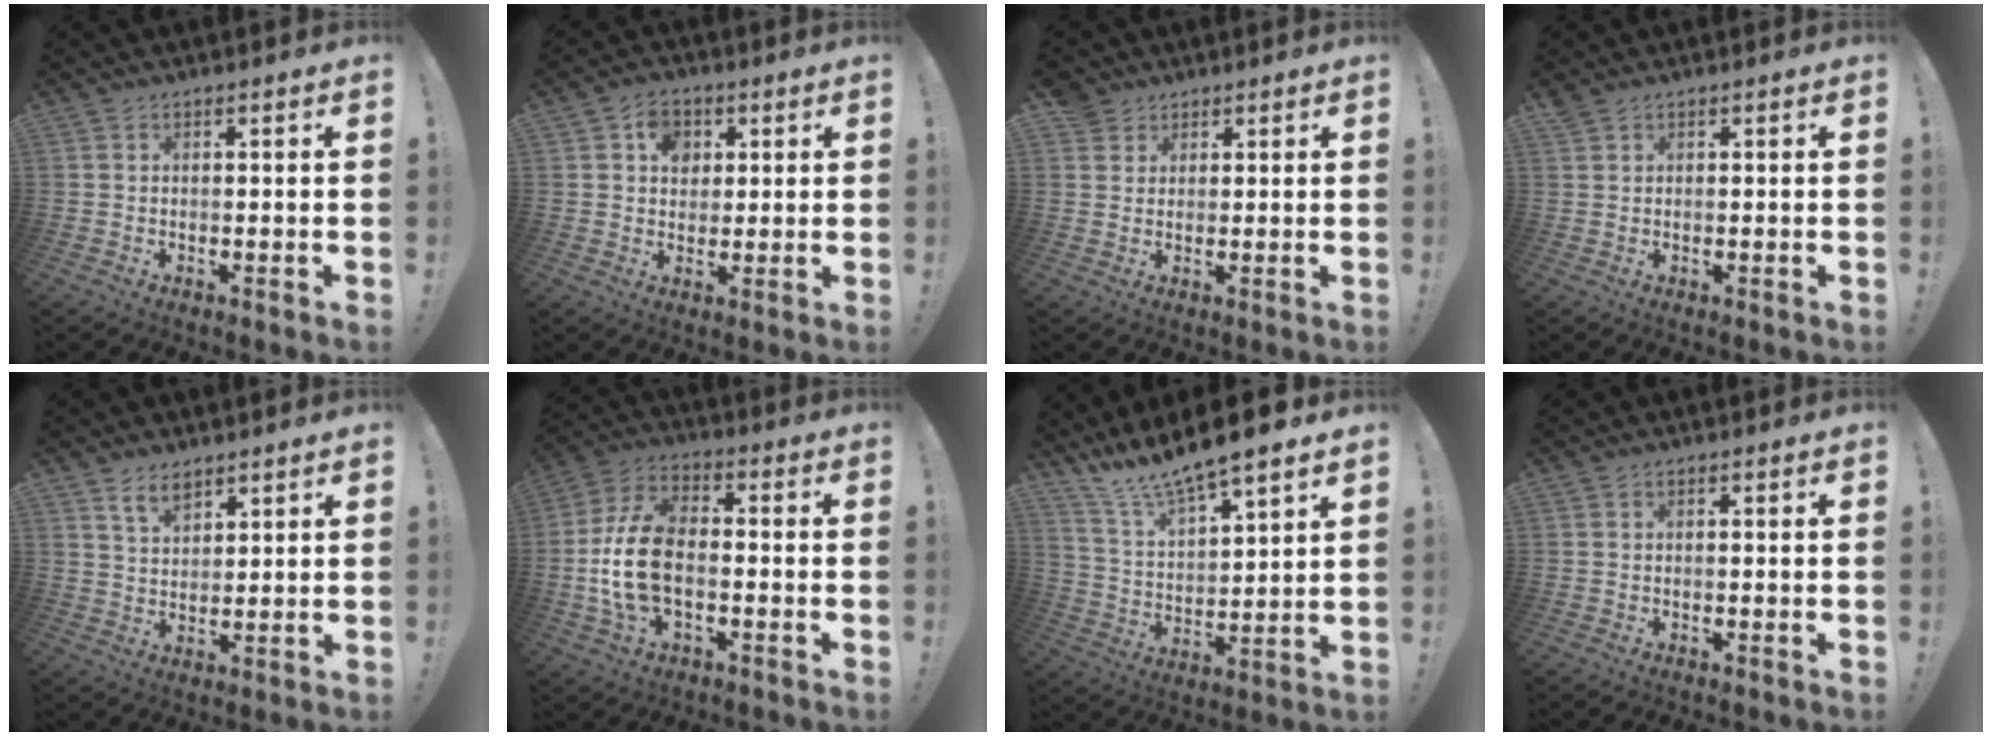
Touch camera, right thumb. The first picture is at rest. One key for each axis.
{"total": 7.1, "fx": 2.5, "fy": 5.9, "fz": 3.0, "tx": -0.034, "ty": -0.006, "tz": 0.044}
{"total": 3.8, "fx": 2.5, "fy": 2.9, "fz": 0.4, "tx": -0.009, "ty": -0.012, "tz": 0.048}
{"total": 1.5, "fx": 1.1, "fy": 0.9, "fz": 0.6, "tx": -0.010, "ty": -0.001, "tz": 0.020}
{"total": 6.1, "fx": 4.7, "fy": 2.8, "fz": 2.6, "tx": -0.042, "ty": -0.023, "tz": 0.086}
{"total": 15.0, "fx": -2.6, "fy": 9.2, "fz": 11.6, "tx": -0.240, "ty": 0.012, "tz": -0.042}
{"total": 12.2, "fx": 11.1, "fy": 1.4, "fz": 4.8, "tx": -0.116, "ty": -0.095, "tz": 0.196}
{"total": 0.0}